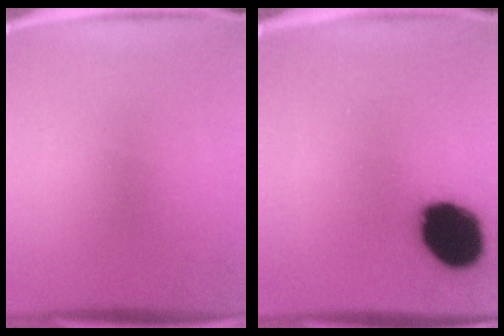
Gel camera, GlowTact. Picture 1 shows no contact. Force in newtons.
{"total": 19.2}